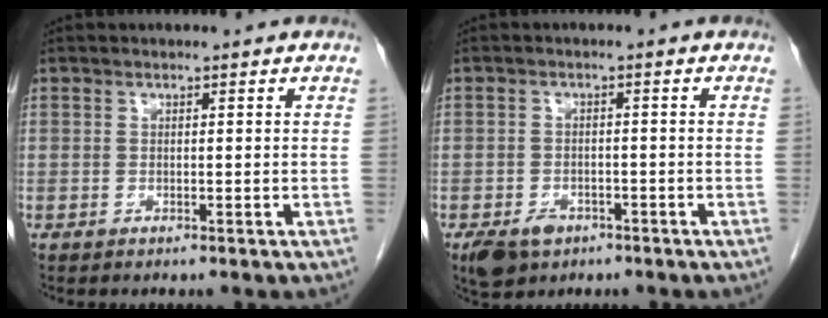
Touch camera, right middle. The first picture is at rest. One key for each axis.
{"total": 4.9, "fx": -3.0, "fy": 3.2, "fz": 2.3, "tx": -0.042, "ty": -0.003, "tz": -0.043}